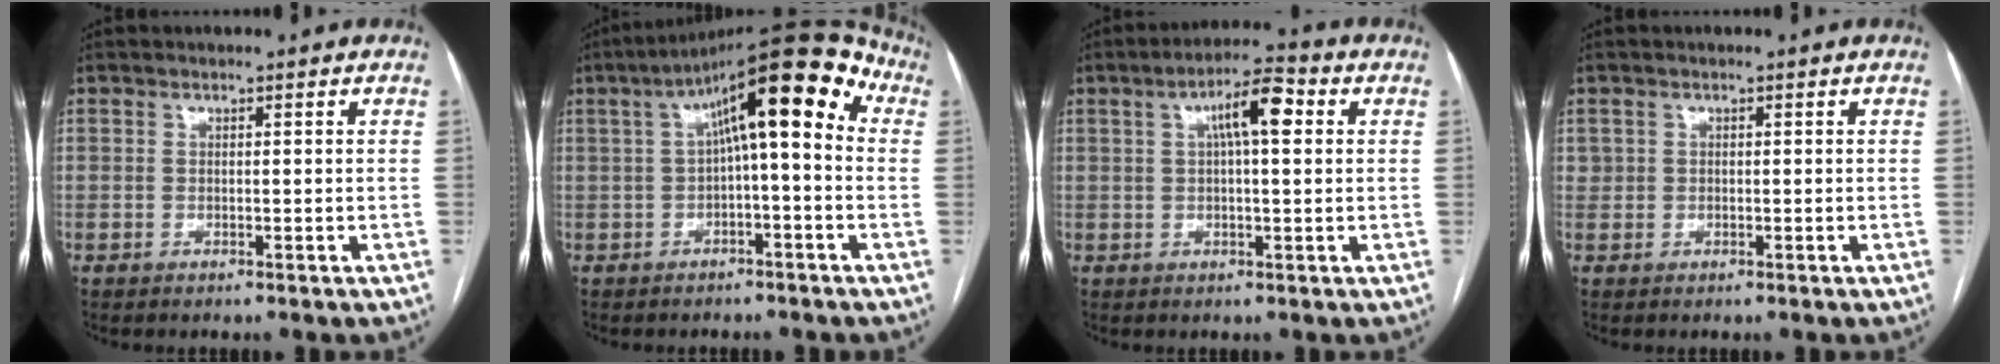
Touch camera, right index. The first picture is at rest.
{"total": 14.9, "force": [3.1, 3.3, 14.2], "torque": [-0.205, 0.063, 0.038]}
{"total": 7.2, "force": [2.1, 1.5, 6.8], "torque": [-0.116, 0.025, 0.030]}
{"total": 1.2, "force": [0.4, 1.1, 0.1], "torque": [0.010, 0.006, 0.004]}